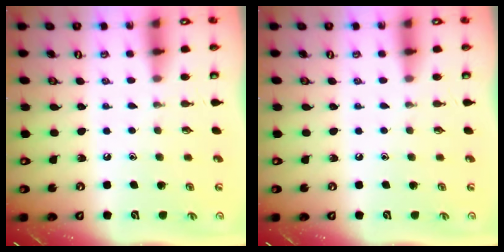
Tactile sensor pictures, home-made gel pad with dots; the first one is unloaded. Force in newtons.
{"total": 0.0}